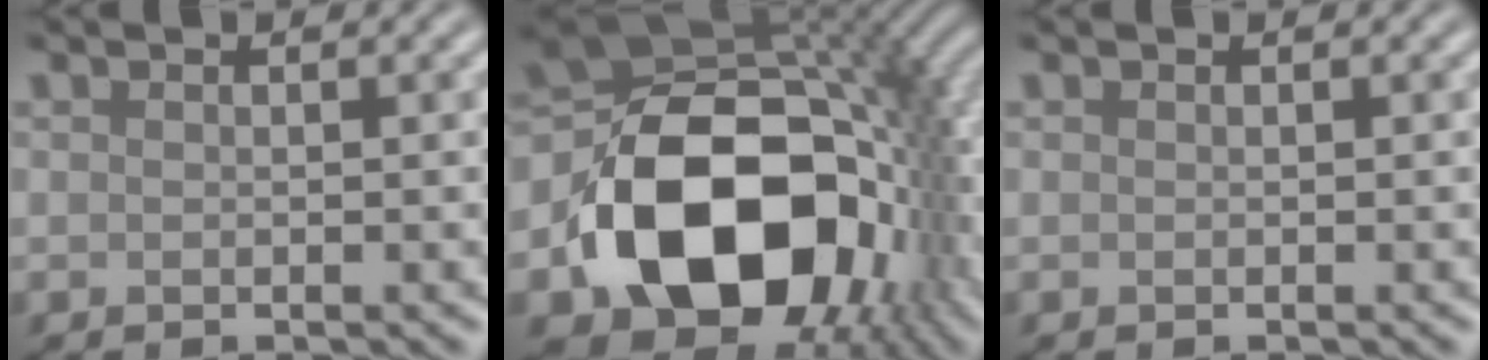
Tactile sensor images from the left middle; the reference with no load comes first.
{"total": 17.7, "force": [-3.4, 12.4, 12.2], "torque": [-0.216, -0.023, -0.047]}
{"total": 0.0}